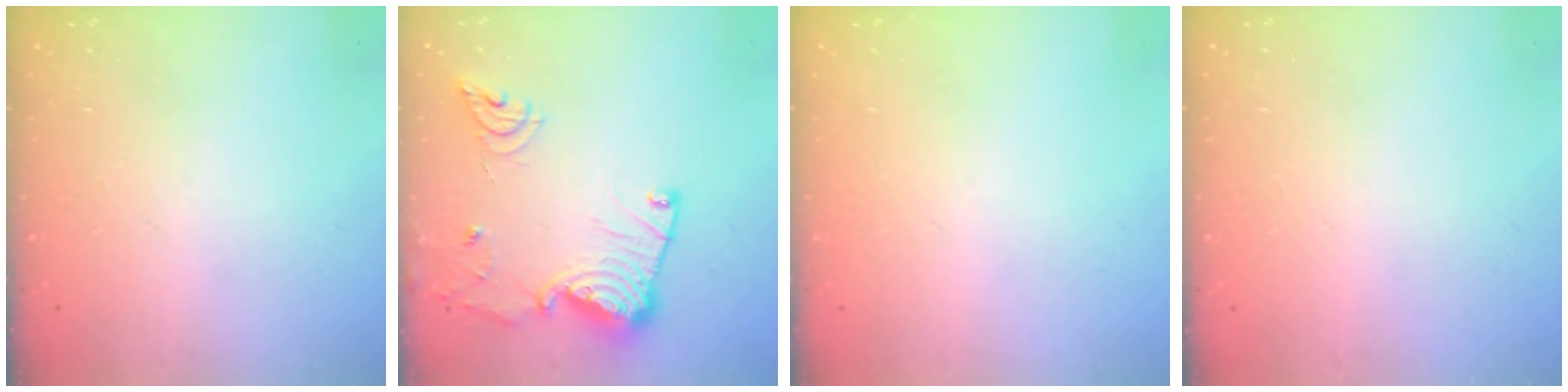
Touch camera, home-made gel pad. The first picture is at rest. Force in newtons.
{"total": 15.7, "press": 15.6, "slide": 1.7}
{"total": 0.0}
{"total": 1.0, "press": 0.8, "slide": 0.6}